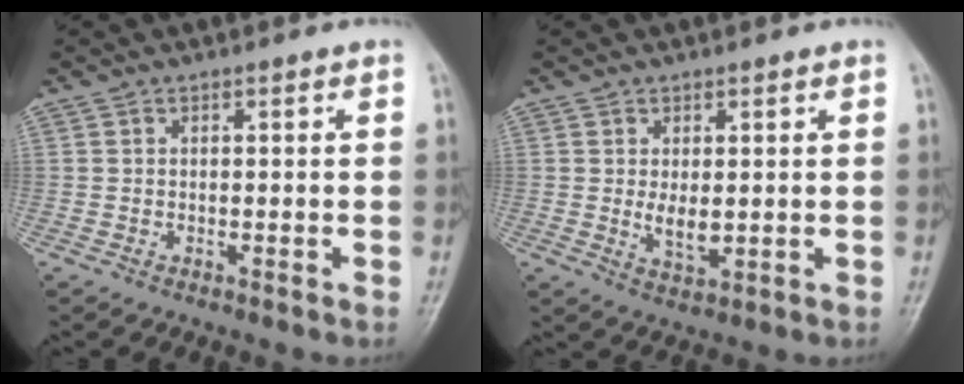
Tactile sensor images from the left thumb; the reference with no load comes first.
{"total": 4.0, "force": [0.3, 1.9, 3.4], "torque": [-0.052, -0.012, 0.014]}